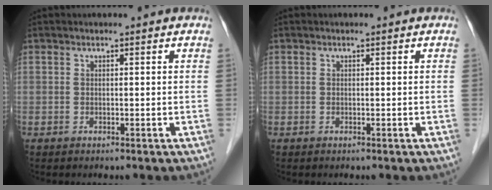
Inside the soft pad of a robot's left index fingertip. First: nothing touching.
{"total": 0.0}